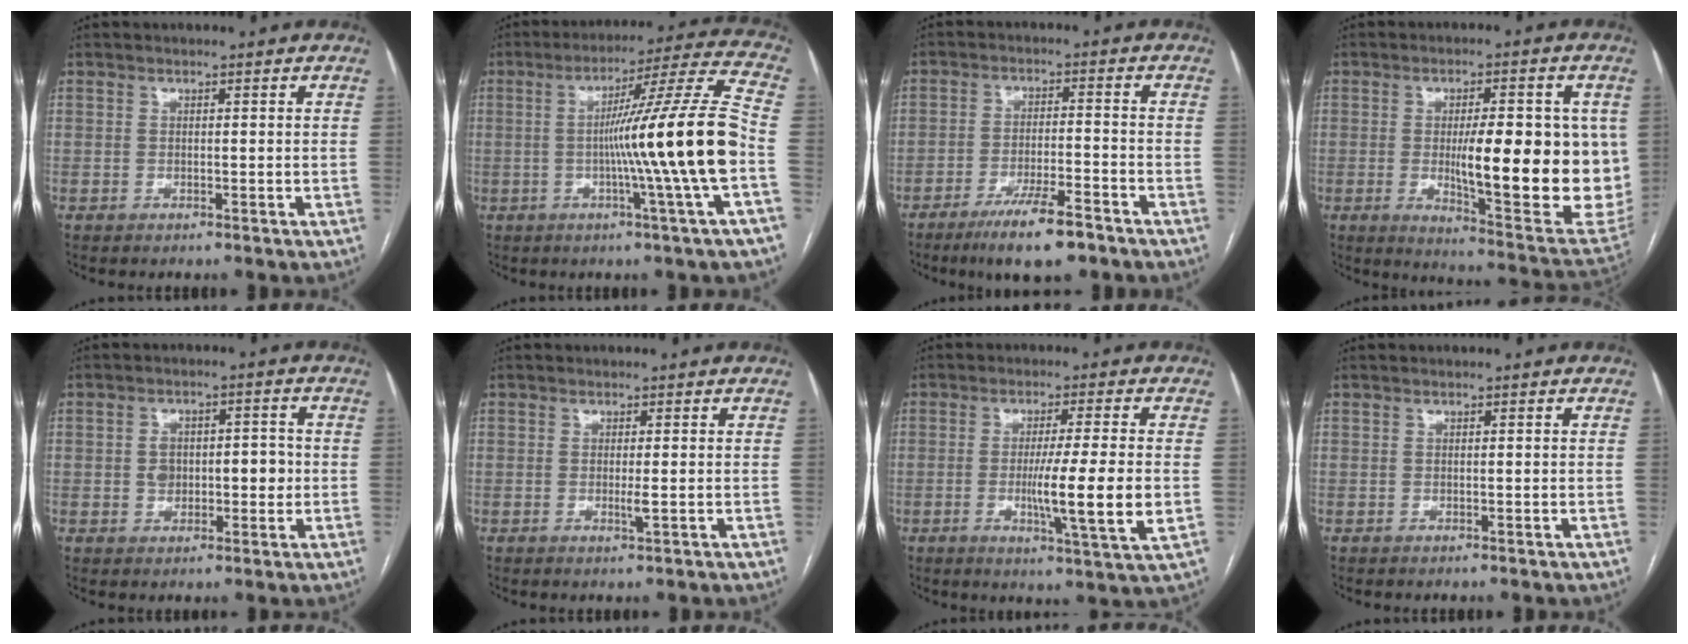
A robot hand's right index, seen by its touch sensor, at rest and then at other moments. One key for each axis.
{"total": 16.7, "fx": -2.8, "fy": -3.0, "fz": 16.2, "tx": -0.244, "ty": -0.005, "tz": -0.054}
{"total": 9.4, "fx": -6.6, "fy": 1.5, "fz": 6.5, "tx": -0.111, "ty": -0.015, "tz": -0.109}
{"total": 20.4, "fx": -0.4, "fy": 4.4, "fz": 20.0, "tx": -0.215, "ty": -0.005, "tz": 0.012}
{"total": 6.2, "fx": -0.3, "fy": 3.8, "fz": 4.9, "tx": -0.072, "ty": 0.023, "tz": 0.002}
{"total": 2.3, "fx": -0.4, "fy": 0.0, "fz": 2.2, "tx": -0.042, "ty": -0.006, "tz": -0.006}
{"total": 10.9, "fx": -1.5, "fy": -0.8, "fz": 10.8, "tx": -0.177, "ty": -0.026, "tz": -0.031}
{"total": 0.0}